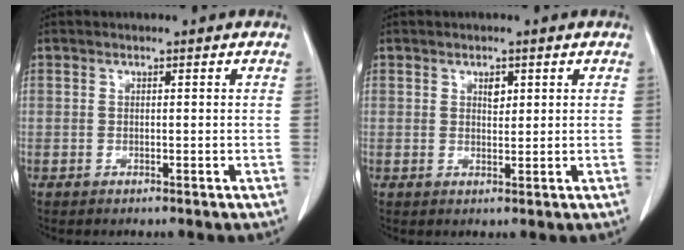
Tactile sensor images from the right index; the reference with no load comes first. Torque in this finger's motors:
{"motor_torque": [0.04, 0.03, 0.00, 0.00]}